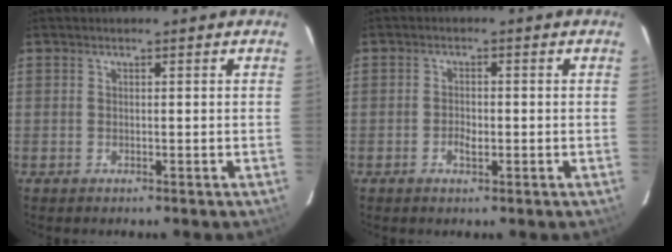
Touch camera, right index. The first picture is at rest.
{"total": 2.1, "force": [-0.8, 1.2, 1.5], "torque": [-0.031, -0.001, -0.014]}